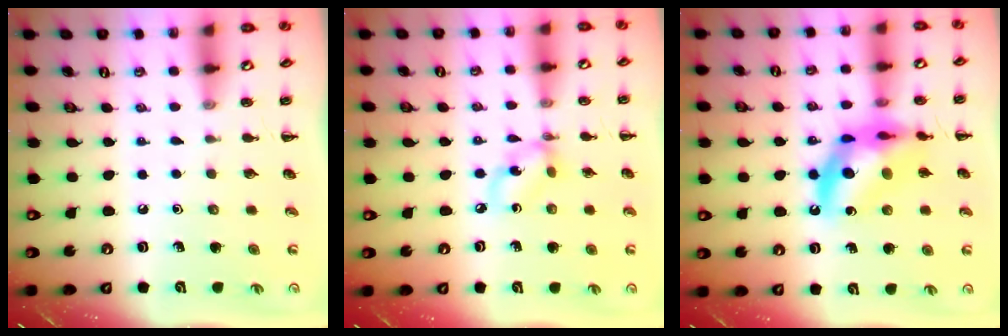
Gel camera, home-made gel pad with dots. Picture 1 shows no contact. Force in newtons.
{"total": 5.9, "press": 5.8, "slide": 1.3}
{"total": 16.5, "press": 16.0, "slide": 3.7}